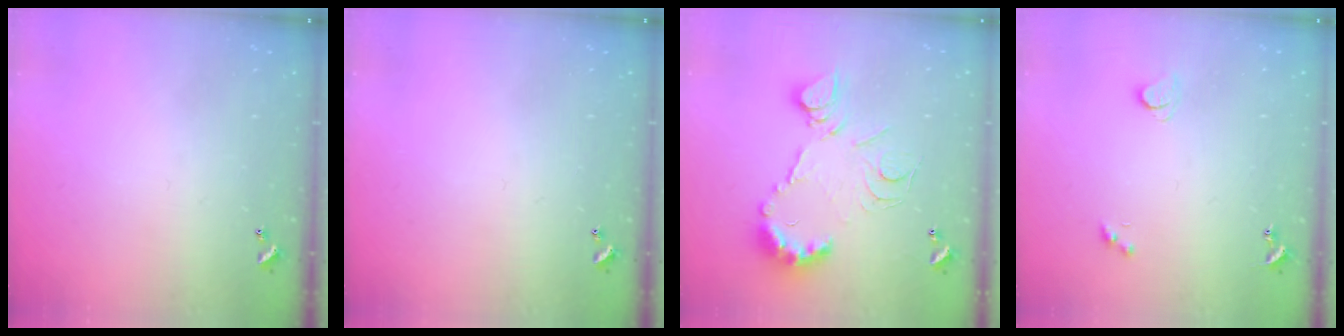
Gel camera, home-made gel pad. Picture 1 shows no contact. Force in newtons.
{"total": 0.0}
{"total": 14.0, "press": 13.9, "slide": 1.6}
{"total": 1.9, "press": 1.9, "slide": 0.5}